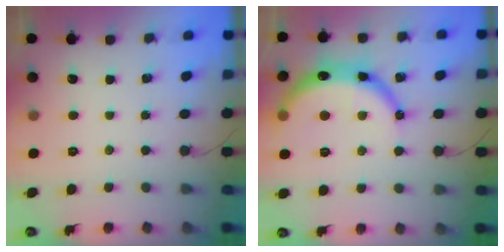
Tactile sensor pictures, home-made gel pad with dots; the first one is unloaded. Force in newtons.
{"total": 16.1, "press": 16.1, "slide": 0.4}